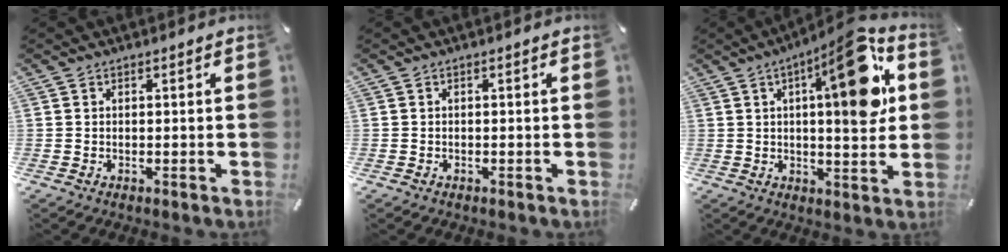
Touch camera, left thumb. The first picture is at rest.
{"total": 0.5, "force": [-0.3, 0.3, 0.2], "torque": [-0.003, 0.001, -0.008]}
{"total": 19.4, "force": [6.7, 6.3, 17.2], "torque": [-0.229, -0.030, 0.093]}